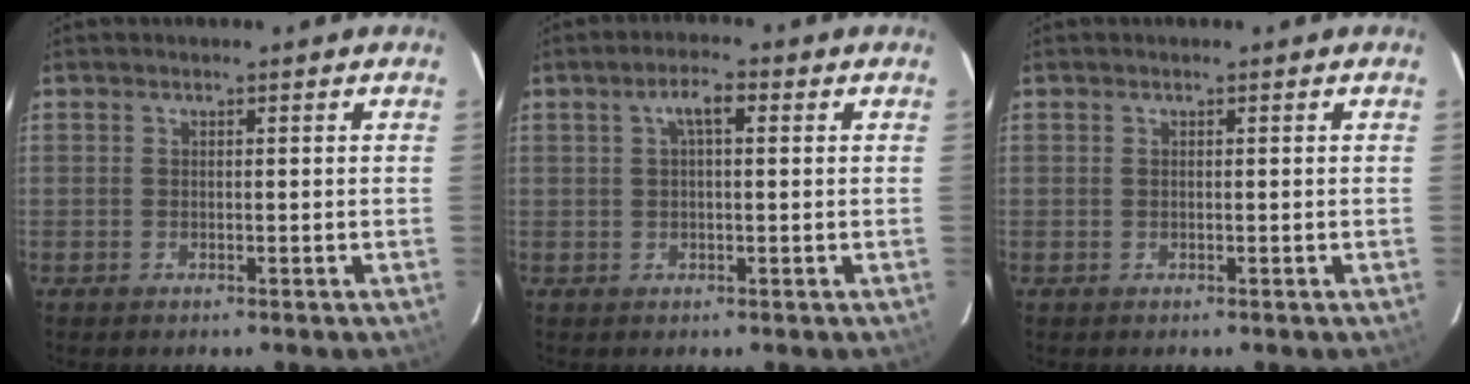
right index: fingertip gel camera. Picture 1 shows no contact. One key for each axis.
{"total": 3.7, "fx": 1.2, "fy": 1.2, "fz": 3.4, "tx": -0.063, "ty": 0.013, "tz": 0.021}
{"total": 0.0}